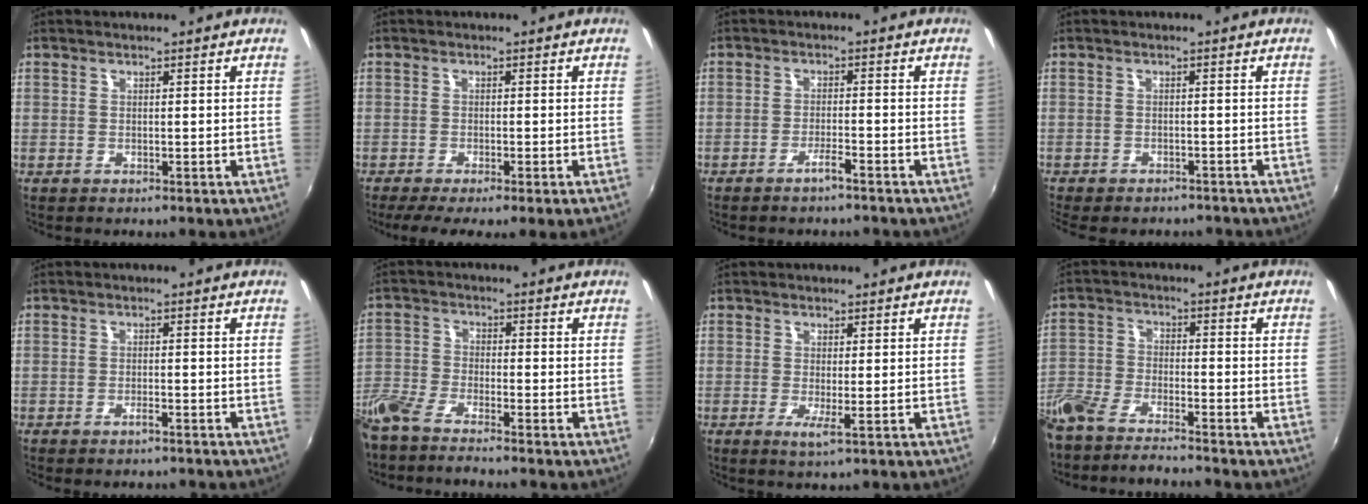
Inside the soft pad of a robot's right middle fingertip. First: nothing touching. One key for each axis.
{"total": 5.4, "fx": -3.7, "fy": -0.4, "fz": 3.8, "tx": -0.074, "ty": -0.025, "tz": -0.059}
{"total": 2.5, "fx": -2.1, "fy": 0.1, "fz": 1.3, "tx": -0.037, "ty": 0.001, "tz": -0.036}
{"total": 8.3, "fx": -7.0, "fy": 2.8, "fz": 3.3, "tx": -0.077, "ty": -0.027, "tz": -0.099}
{"total": 1.7, "fx": -1.5, "fy": 0.3, "fz": 0.7, "tx": -0.018, "ty": -0.002, "tz": -0.026}
{"total": 7.3, "fx": -6.4, "fy": 1.0, "fz": 3.5, "tx": -0.092, "ty": -0.012, "tz": -0.134}
{"total": 2.1, "fx": -0.3, "fy": -0.2, "fz": 2.0, "tx": -0.042, "ty": -0.010, "tz": -0.008}
{"total": 11.0, "fx": -9.6, "fy": 1.7, "fz": 5.1, "tx": -0.128, "ty": -0.023, "tz": -0.185}